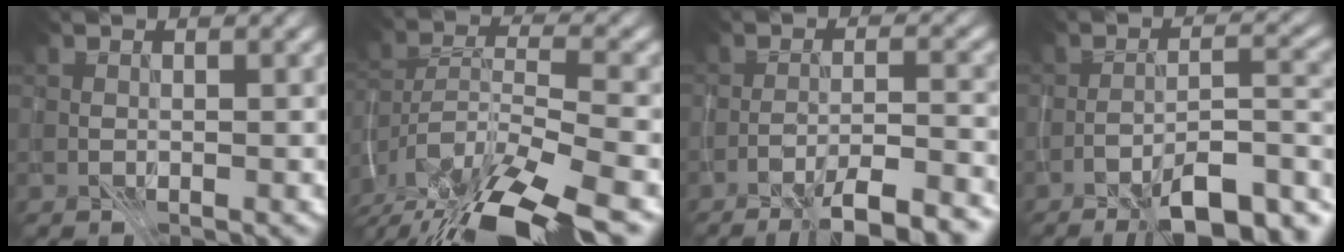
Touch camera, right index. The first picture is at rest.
{"total": 13.2, "force": [-10.2, 3.9, 7.3], "torque": [-0.145, -0.016, -0.156]}
{"total": 8.0, "force": [-6.1, 1.5, 4.9], "torque": [-0.071, 0.000, -0.084]}
{"total": 11.1, "force": [-8.2, 2.9, 6.9], "torque": [-0.091, 0.010, -0.115]}